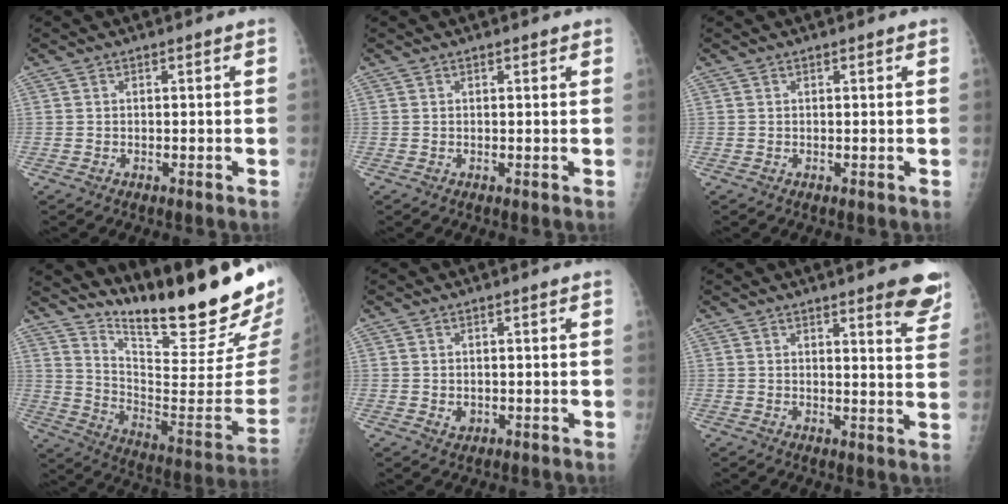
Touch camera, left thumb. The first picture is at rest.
{"total": 1.1, "force": [0.7, 0.4, 0.7], "torque": [-0.009, -0.002, 0.008]}
{"total": 0.6, "force": [0.4, 0.2, 0.4], "torque": [-0.006, -0.001, 0.005]}
{"total": 27.0, "force": [21.3, 3.9, 16.1], "torque": [-0.224, -0.153, 0.318]}
{"total": 1.5, "force": [0.0, 1.3, 0.9], "torque": [-0.009, -0.001, 0.006]}
{"total": 8.2, "force": [5.5, 1.6, 5.8], "torque": [-0.048, -0.030, 0.059]}